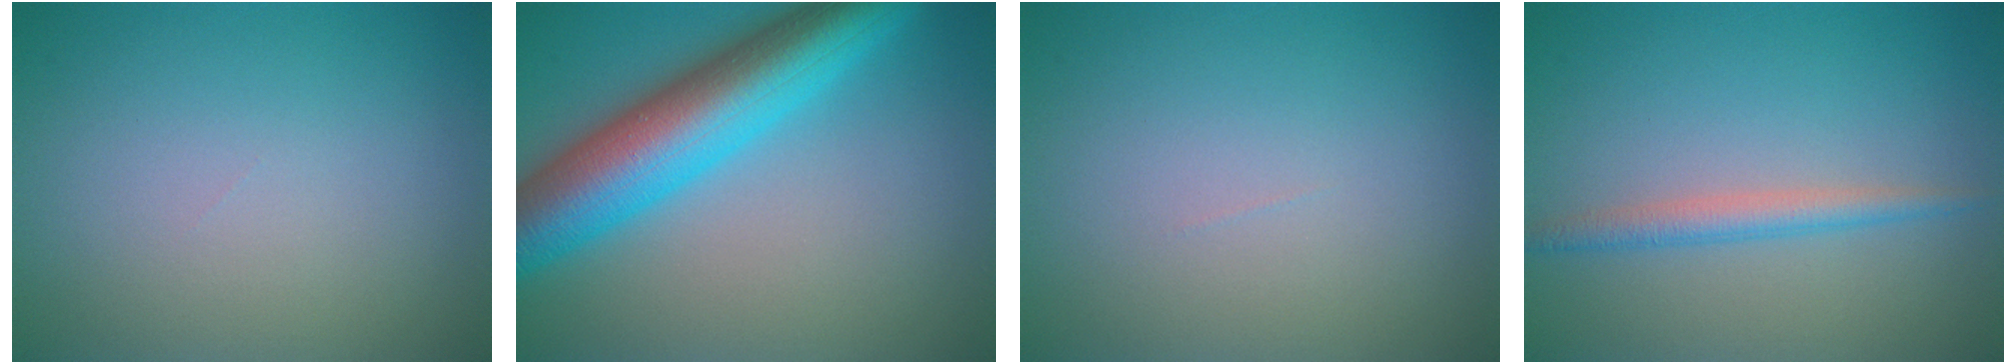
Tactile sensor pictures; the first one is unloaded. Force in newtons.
{"total": 10.1, "press": 10.1, "slide": 0.2}
{"total": 0.0}
{"total": 2.1, "press": 2.1, "slide": 0.1}